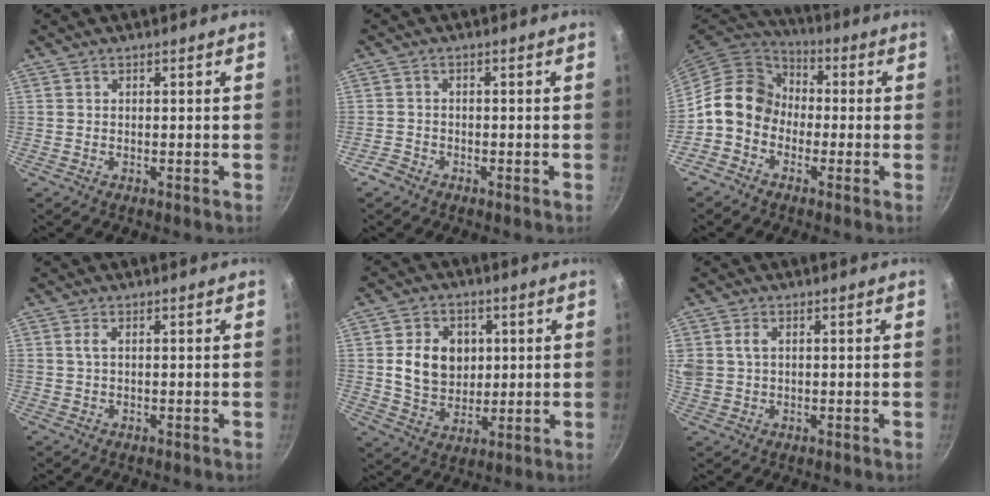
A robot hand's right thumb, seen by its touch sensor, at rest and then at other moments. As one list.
[{"total": 2.1, "force": [-1.6, 1.3, 0.4], "torque": [-0.010, 0.016, -0.030]}, {"total": 11.2, "force": [-1.5, 9.4, 6.0], "torque": [-0.065, 0.037, -0.052]}, {"total": 1.5, "force": [0.3, 0.7, 1.3], "torque": [-0.026, 0.003, 0.005]}, {"total": 11.0, "force": [1.6, 8.7, 6.5], "torque": [-0.084, -0.006, 0.031]}, {"total": 5.5, "force": [1.3, 4.0, 3.4], "torque": [-0.069, 0.006, 0.026]}]